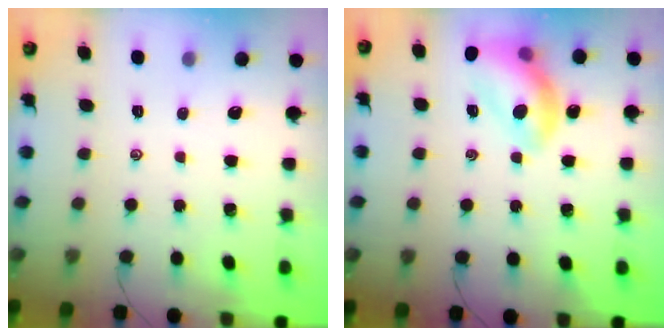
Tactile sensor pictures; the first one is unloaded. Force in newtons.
{"total": 13.6, "press": 13.5, "slide": 1.8}